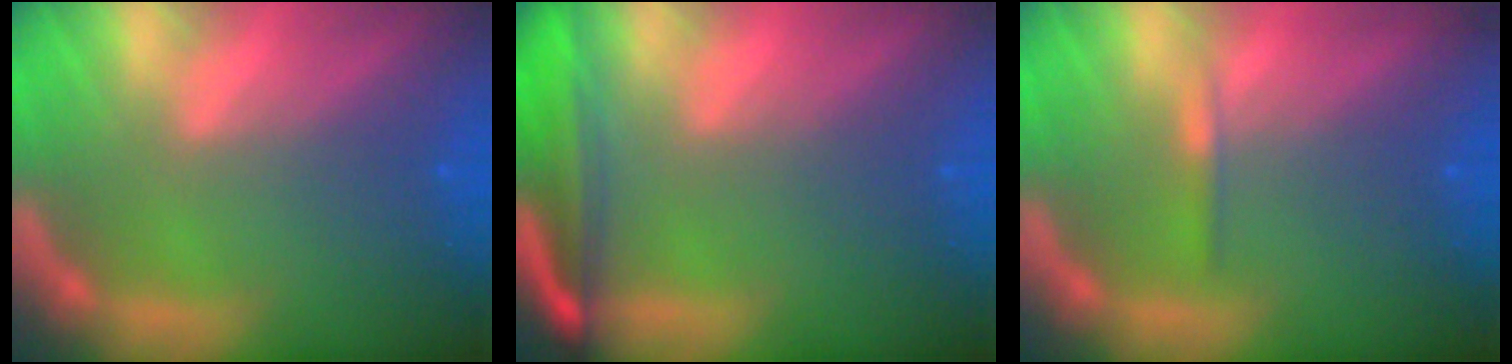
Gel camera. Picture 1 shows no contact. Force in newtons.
{"total": 6.6}
{"total": 0.9}